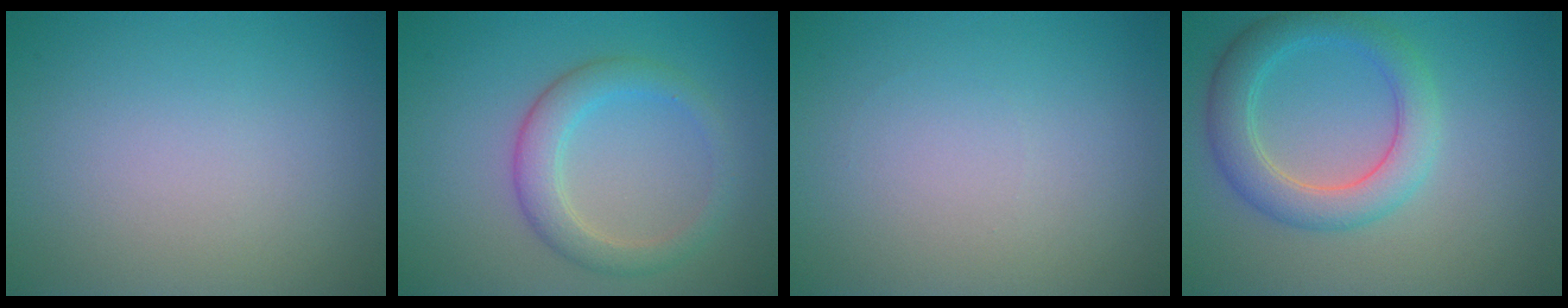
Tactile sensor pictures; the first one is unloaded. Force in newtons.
{"total": 3.3, "press": 3.3, "slide": 0.1}
{"total": 0.0}
{"total": 4.6, "press": 4.5, "slide": 0.5}